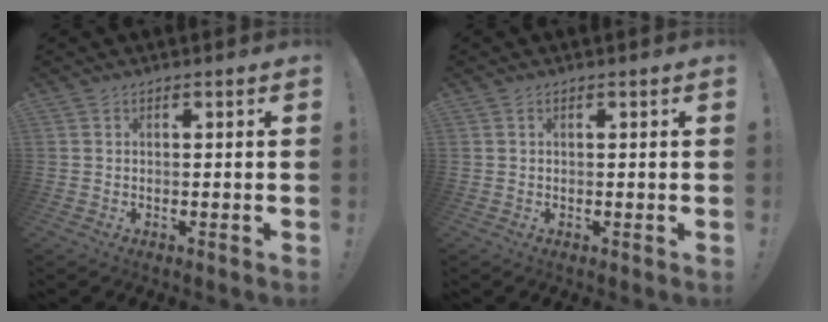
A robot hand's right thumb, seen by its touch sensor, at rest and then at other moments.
{"total": 0.0}